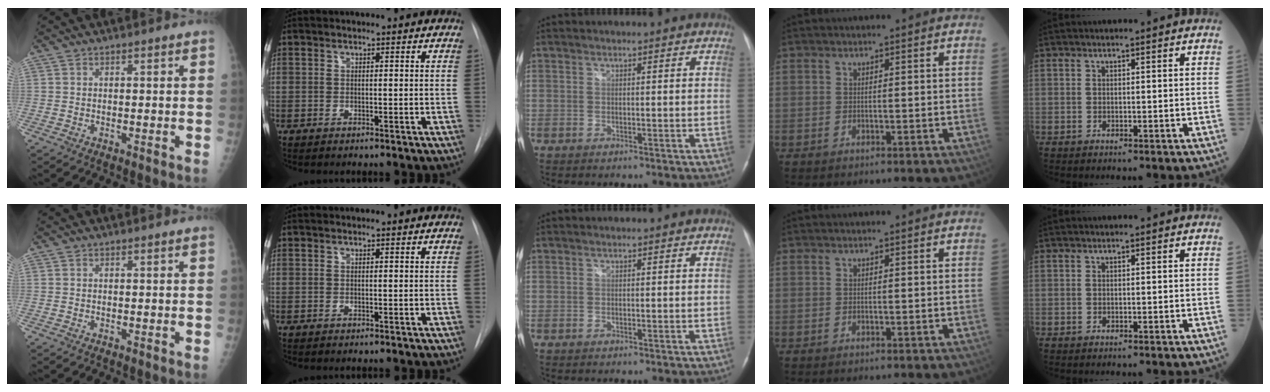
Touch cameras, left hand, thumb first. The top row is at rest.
{}